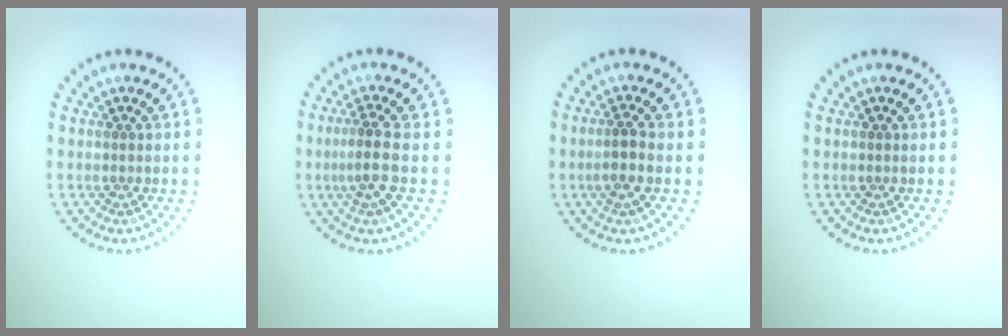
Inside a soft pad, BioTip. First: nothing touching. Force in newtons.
{"total": 2.4, "press": 2.0, "slide": 1.4}
{"total": 2.4, "press": 2.1, "slide": 1.1}
{"total": 0.0}